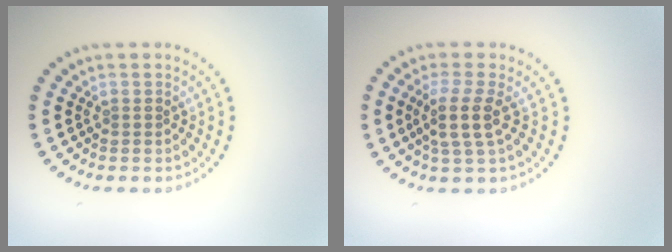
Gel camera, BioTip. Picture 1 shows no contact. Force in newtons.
{"total": 2.8, "press": 2.2, "slide": 1.7}